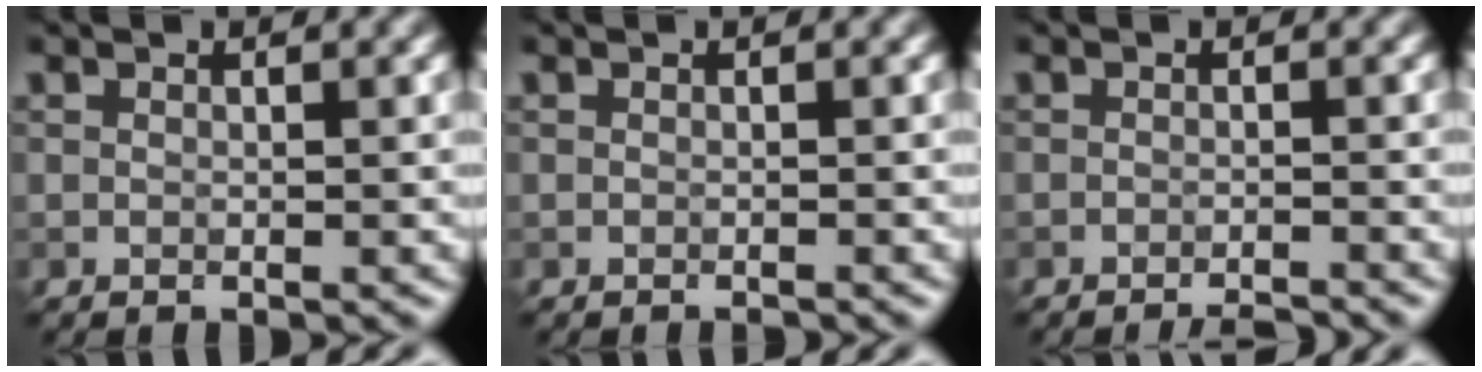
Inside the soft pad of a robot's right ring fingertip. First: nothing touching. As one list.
[{"total": 0.5, "force": [-0.5, 0.0, 0.2], "torque": [0.000, 0.000, -0.009]}, {"total": 2.2, "force": [-1.9, 0.2, 1.1], "torque": [-0.008, -0.002, -0.032]}]